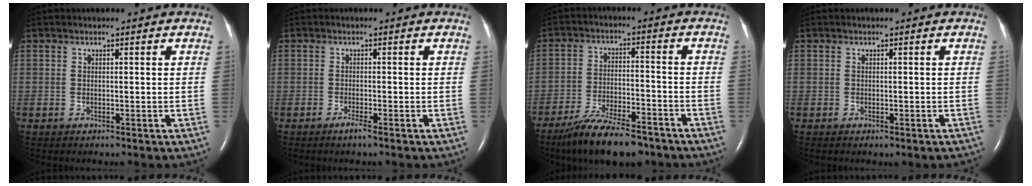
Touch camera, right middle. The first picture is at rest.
{"total": 1.4, "force": [-1.0, -0.1, 1.0], "torque": [-0.024, -0.003, -0.019]}
{"total": 12.1, "force": [-9.6, 3.0, 6.8], "torque": [-0.120, -0.017, -0.162]}
{"total": 0.8, "force": [-0.5, 0.3, 0.5], "torque": [-0.008, -0.003, -0.004]}